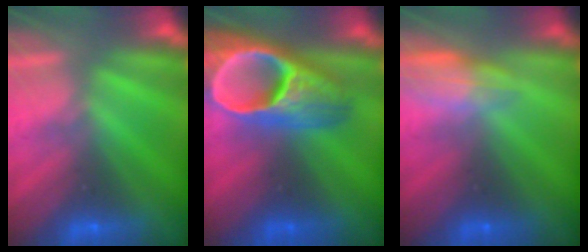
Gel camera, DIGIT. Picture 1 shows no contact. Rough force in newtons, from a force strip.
{"total": 9.1}
{"total": 2.8}